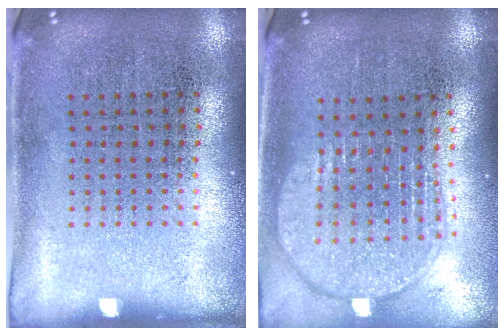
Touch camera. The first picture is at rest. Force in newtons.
{"total": 1.9, "press": 1.6, "slide": 1.1}